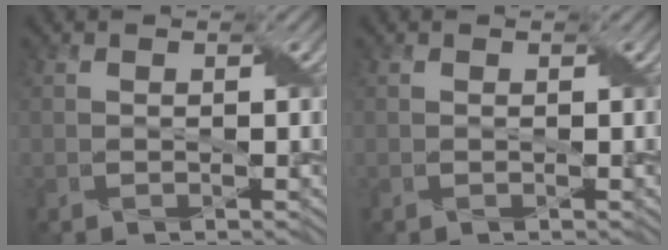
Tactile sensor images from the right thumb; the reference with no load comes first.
{"total": 0.0}